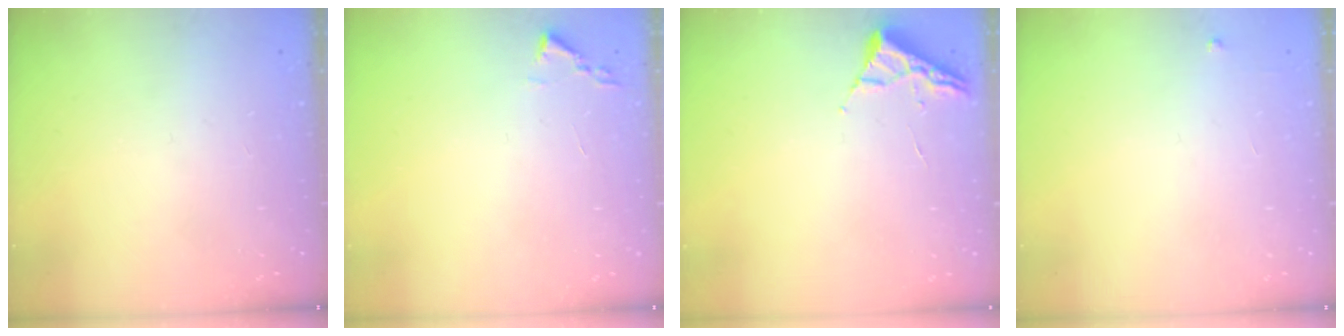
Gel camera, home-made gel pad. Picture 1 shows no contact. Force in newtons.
{"total": 1.9, "press": 1.8, "slide": 0.3}
{"total": 2.6, "press": 2.6, "slide": 0.3}
{"total": 2.6, "press": 2.6, "slide": 0.4}